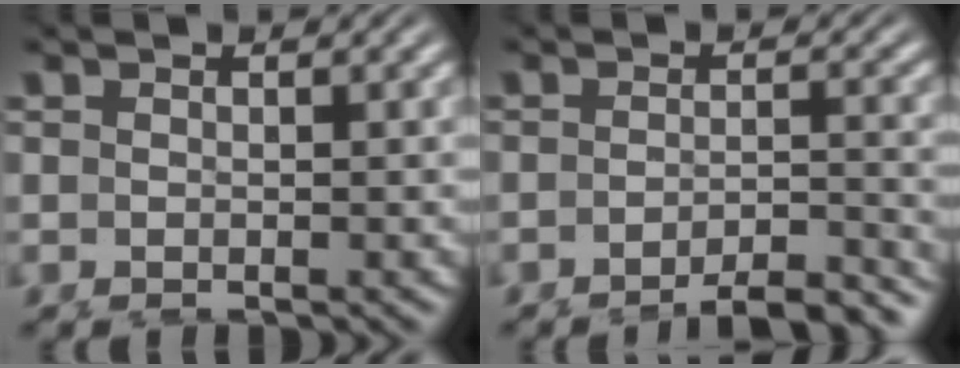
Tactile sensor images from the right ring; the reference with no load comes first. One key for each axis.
{"total": 5.3, "fx": -4.9, "fy": 0.3, "fz": 2.0, "tx": -0.016, "ty": -0.012, "tz": -0.076}